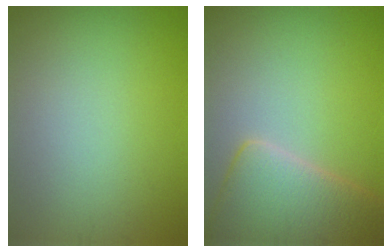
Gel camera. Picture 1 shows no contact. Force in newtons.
{"total": 7.1, "press": 7.0, "slide": 0.6}